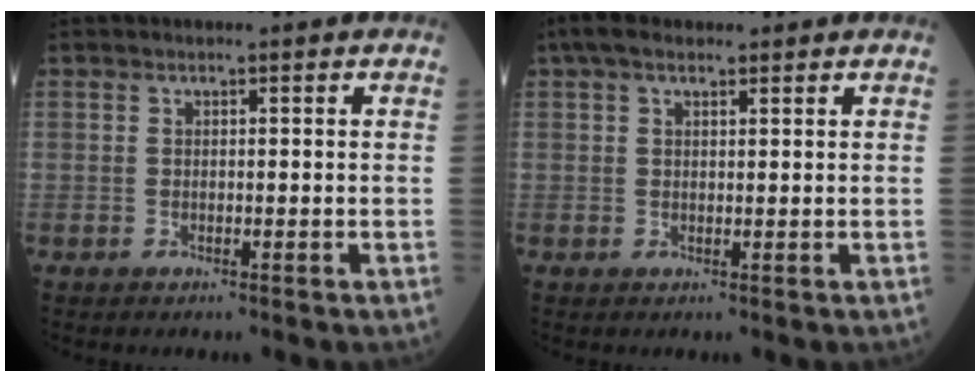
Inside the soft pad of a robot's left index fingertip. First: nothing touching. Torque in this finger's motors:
{"motor_torque": [0.24, -0.48, 0.18, 0.05]}